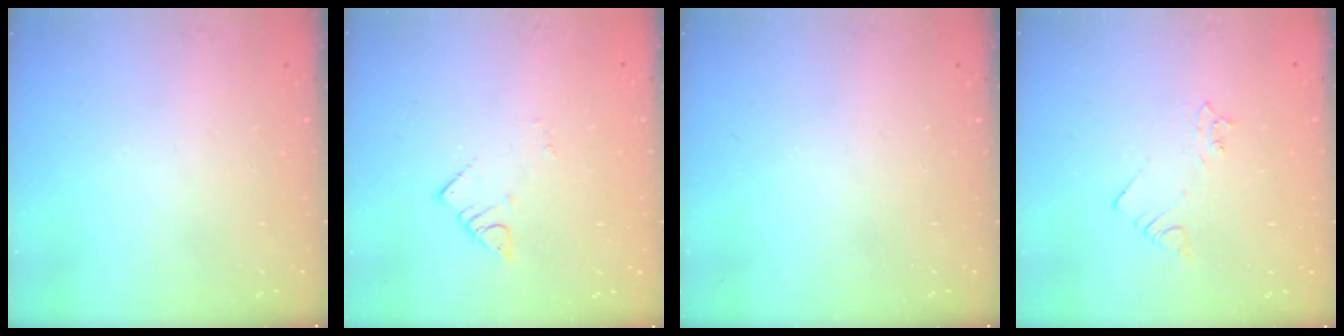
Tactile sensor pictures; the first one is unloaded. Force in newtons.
{"total": 2.6, "press": 2.6, "slide": 0.1}
{"total": 0.0}
{"total": 2.5, "press": 2.5, "slide": 0.3}